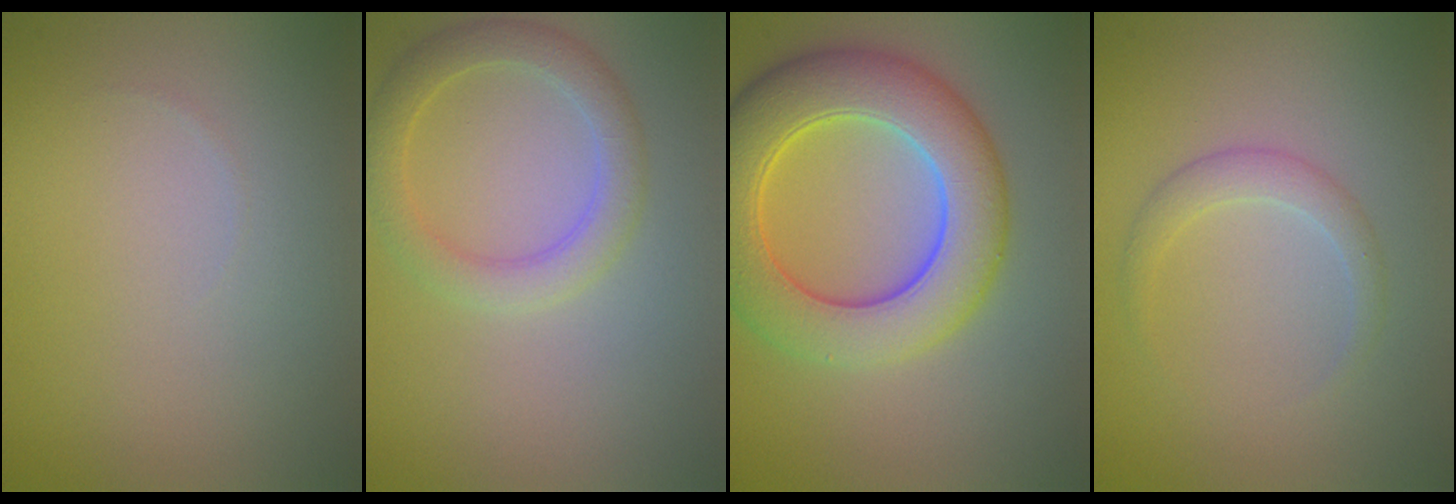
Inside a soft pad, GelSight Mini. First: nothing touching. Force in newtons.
{"total": 3.1, "press": 3.1, "slide": 0.1}
{"total": 8.9, "press": 8.8, "slide": 0.3}
{"total": 1.7, "press": 1.7, "slide": 0.1}